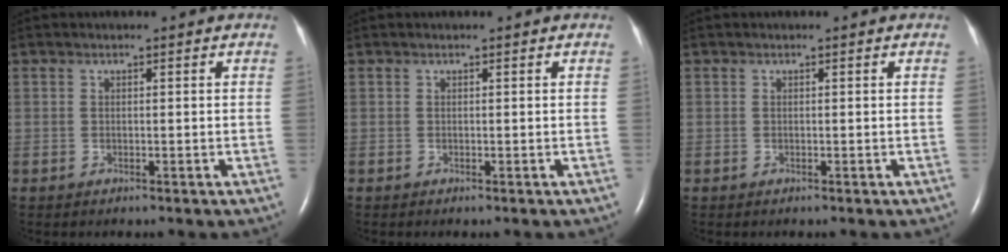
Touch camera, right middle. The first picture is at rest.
{"total": 0.0}
{"total": 0.0}